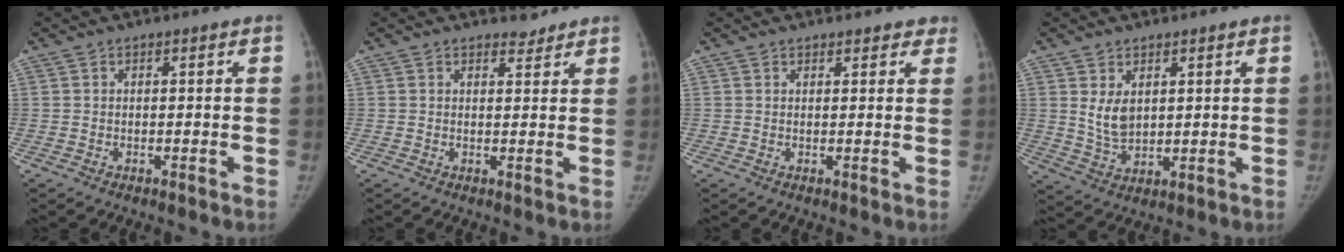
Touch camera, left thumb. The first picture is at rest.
{"total": 1.6, "force": [1.5, 0.7, 0.0], "torque": [0.012, -0.011, 0.018]}
{"total": 2.7, "force": [2.3, 1.4, 0.2], "torque": [0.033, -0.006, 0.017]}
{"total": 5.4, "force": [1.8, 3.5, 3.7], "torque": [-0.052, -0.018, 0.046]}